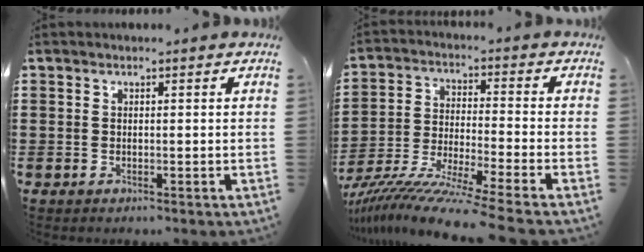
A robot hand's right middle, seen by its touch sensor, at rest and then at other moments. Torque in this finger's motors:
{"motor_torque": [1.40, -0.52, 0.91, 0.21]}